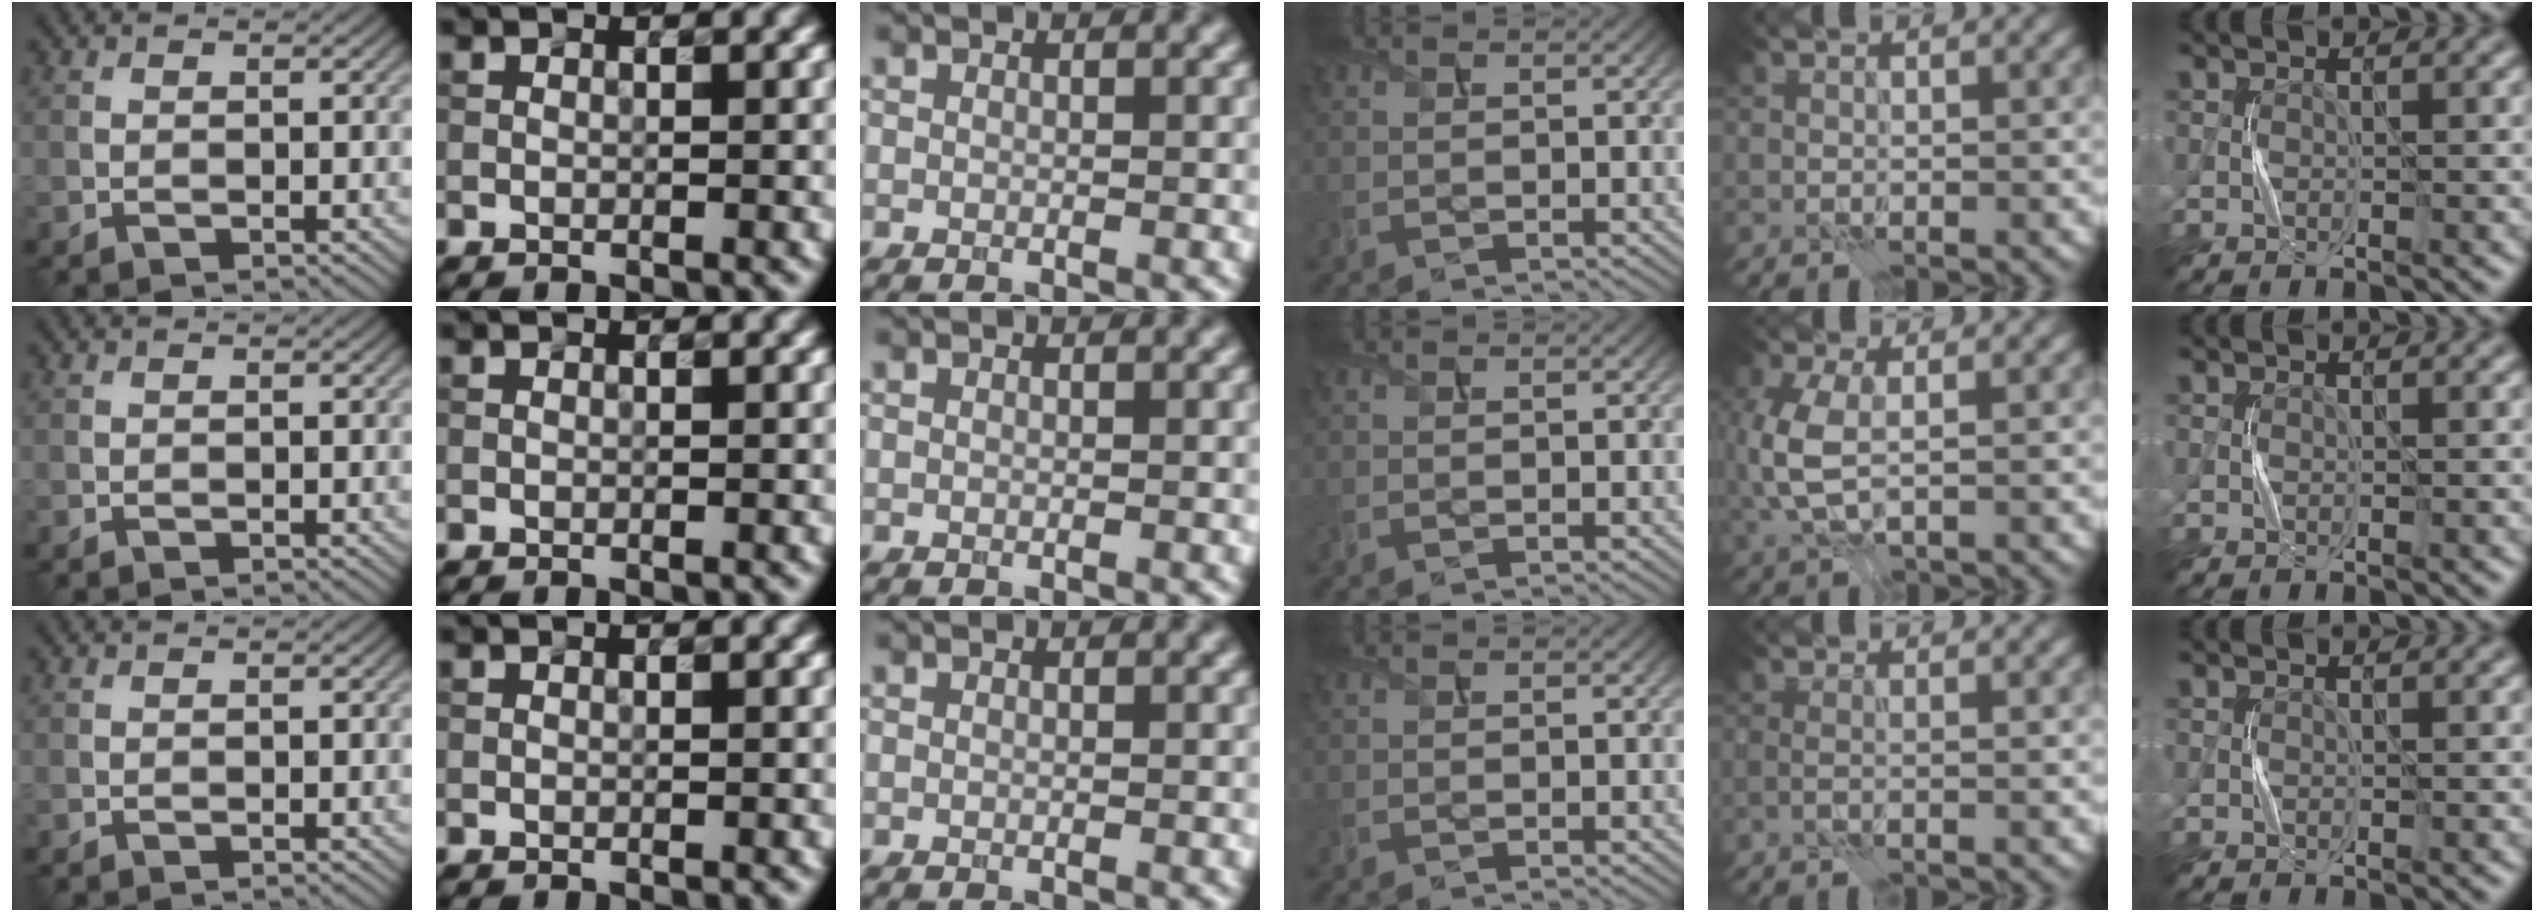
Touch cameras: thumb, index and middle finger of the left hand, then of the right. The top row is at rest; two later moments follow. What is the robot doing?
{"motion": "press", "object": "sticky note"}